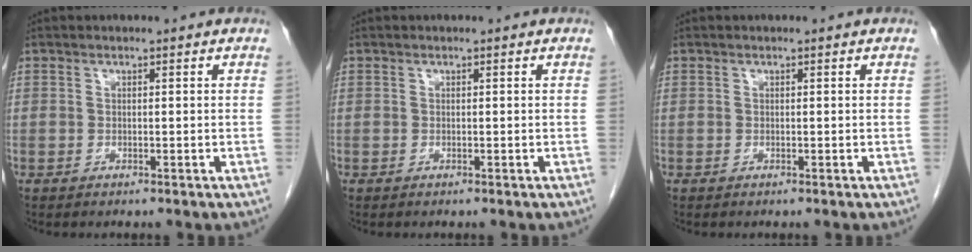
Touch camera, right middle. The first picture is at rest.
{"total": 0.0}
{"total": 0.0}